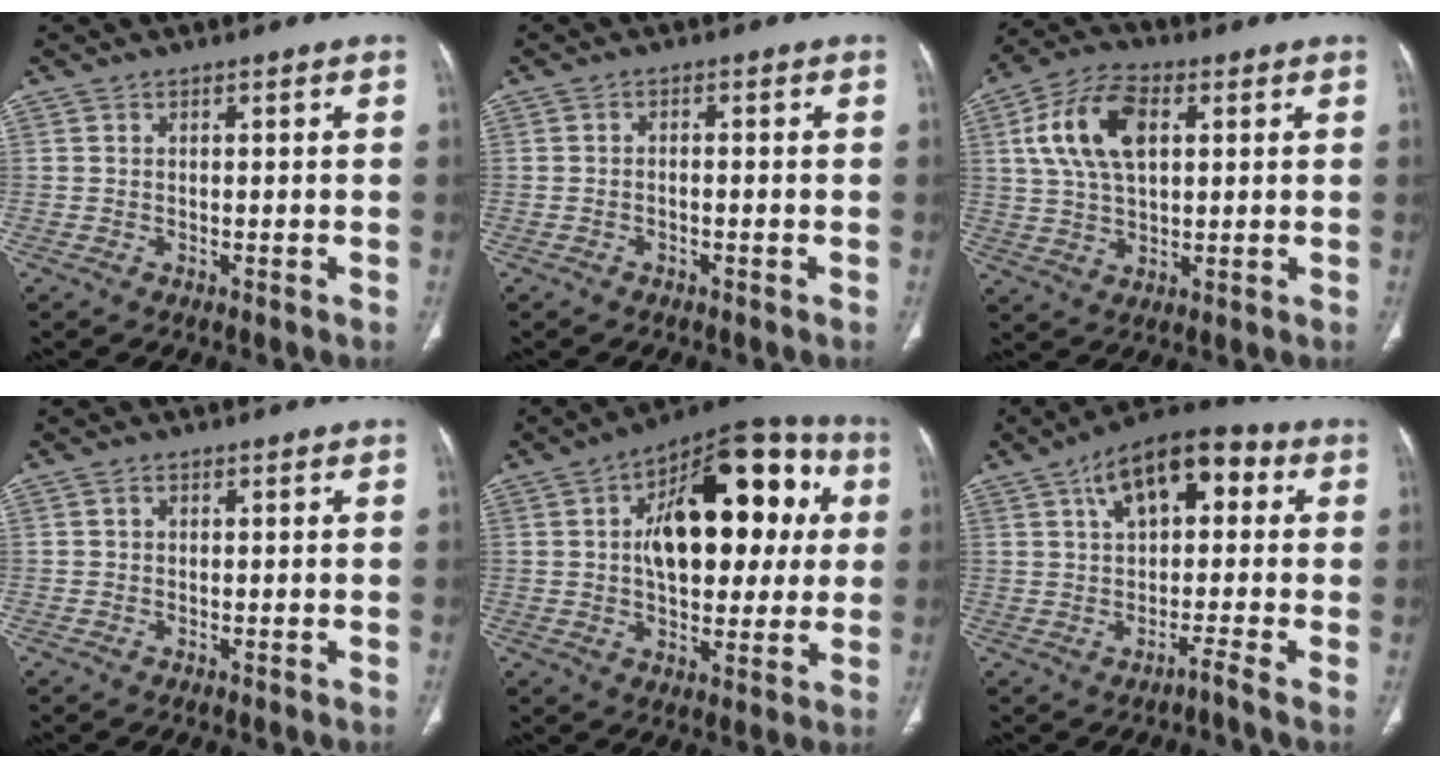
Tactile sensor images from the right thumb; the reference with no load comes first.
{"total": 0.9, "force": [-0.5, 0.5, 0.5], "torque": [-0.007, 0.006, -0.009]}
{"total": 12.9, "force": [3.5, 7.3, 10.0], "torque": [-0.190, 0.009, 0.064]}
{"total": 0.8, "force": [0.2, 0.7, 0.3], "torque": [-0.001, 0.002, 0.002]}
{"total": 23.5, "force": [4.6, 12.6, 19.3], "torque": [-0.229, 0.023, 0.062]}
{"total": 11.2, "force": [2.4, 4.3, 10.0], "torque": [-0.139, 0.030, 0.020]}